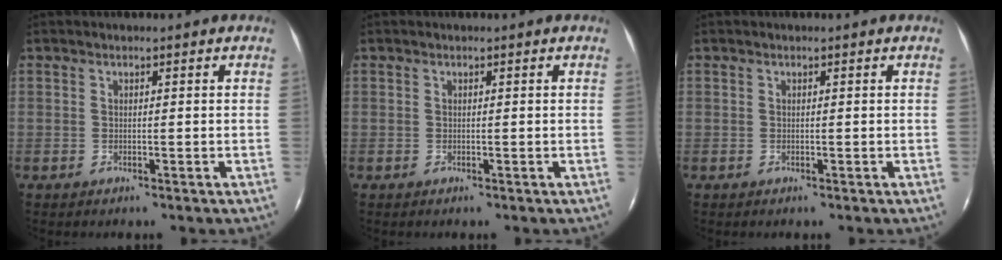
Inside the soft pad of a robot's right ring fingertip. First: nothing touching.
{"total": 0.0}
{"total": 0.0}